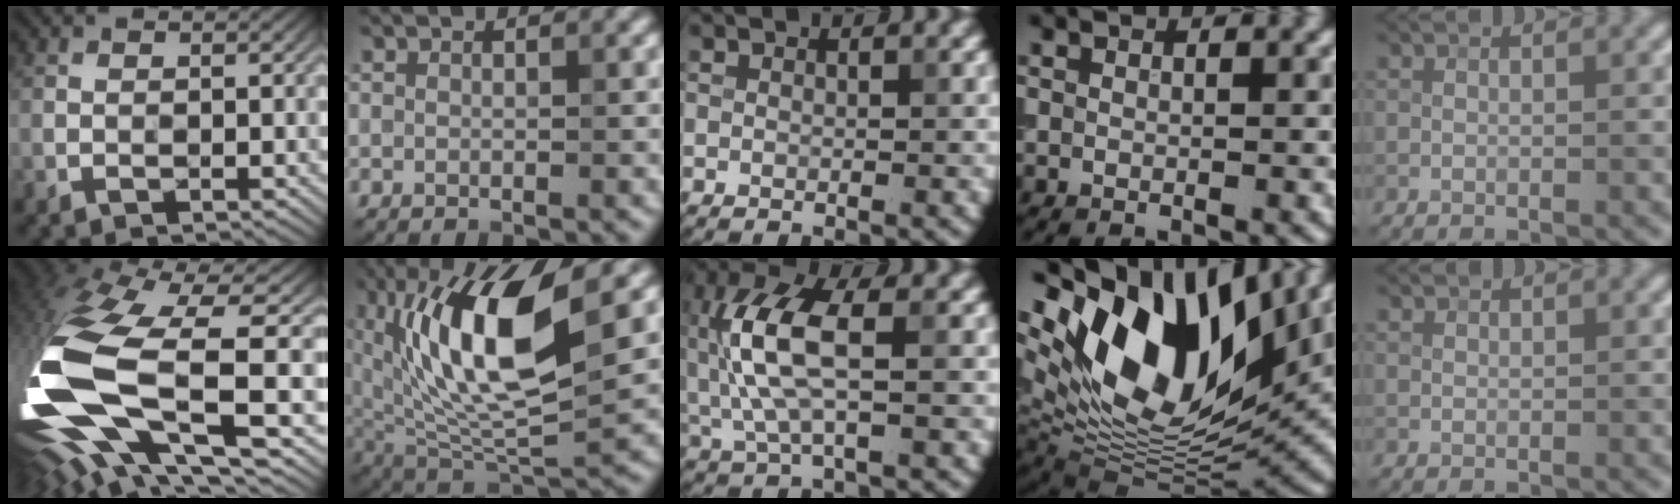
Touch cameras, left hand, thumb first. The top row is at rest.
{"thumb": {"total": 18.5, "force": [-2.2, 8.1, 16.6], "torque": [-0.384, -0.066, -0.012]}, "index": {"total": 13.0, "force": [3.8, 4.8, 11.4], "torque": [-0.201, 0.006, 0.064]}, "middle": {"total": 7.5, "force": [0.5, 2.8, 6.9], "torque": [-0.165, 0.014, 0.005]}, "ring": {"total": 17.2, "force": [7.0, 9.2, 12.7], "torque": [-0.242, 0.019, 0.121]}, "little": {"total": 0.5, "force": [0.5, 0.1, 0.1], "torque": [-0.002, 0.000, 0.010]}}